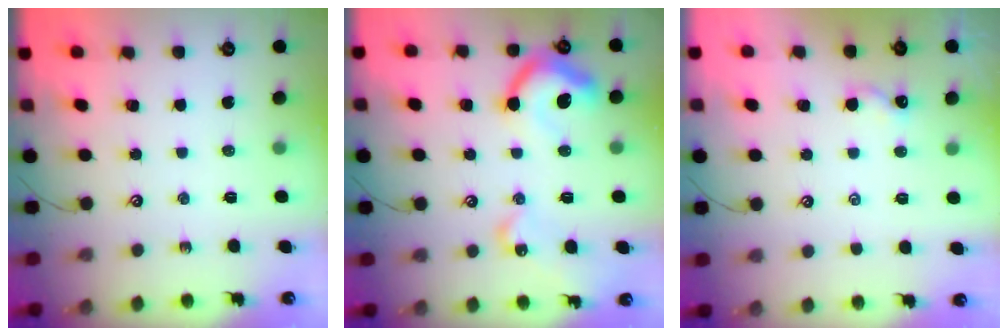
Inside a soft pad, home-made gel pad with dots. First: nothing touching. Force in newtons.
{"total": 16.0, "press": 16.0, "slide": 1.2}
{"total": 3.8, "press": 3.8, "slide": 0.1}